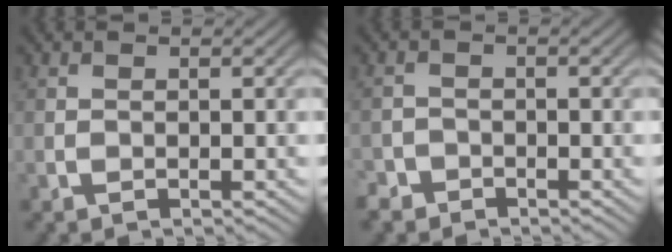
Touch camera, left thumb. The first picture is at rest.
{"total": 2.5, "force": [-2.0, 1.5, 0.2], "torque": [0.000, 0.004, -0.044]}